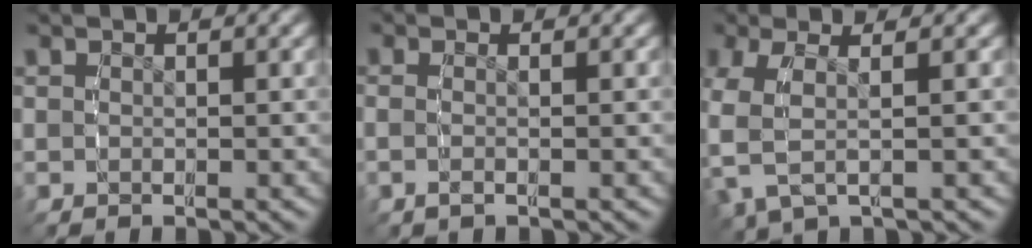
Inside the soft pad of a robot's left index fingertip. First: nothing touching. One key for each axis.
{"total": 1.4, "fx": -0.5, "fy": 0.6, "fz": 1.2, "tx": -0.032, "ty": 0.000, "tz": -0.011}
{"total": 5.6, "fx": 0.3, "fy": 3.7, "fz": 4.2, "tx": -0.108, "ty": 0.001, "tz": 0.006}